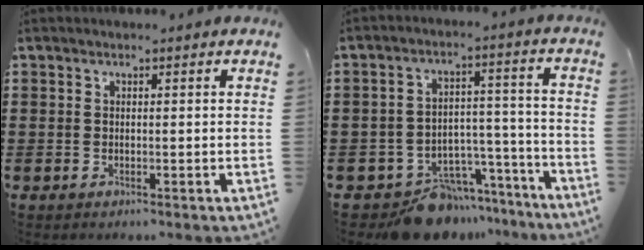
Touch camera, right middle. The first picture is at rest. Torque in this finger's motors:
{"motor_torque": [0.86, -0.73, 0.28, 0.08]}